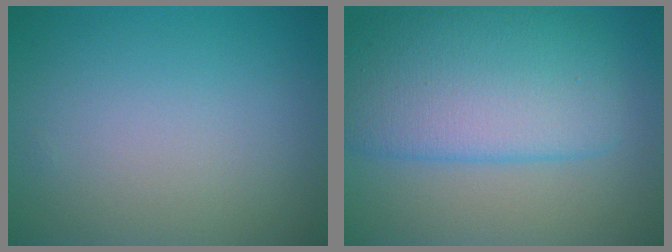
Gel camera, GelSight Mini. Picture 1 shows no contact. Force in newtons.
{"total": 7.8, "press": 7.8, "slide": 0.1}